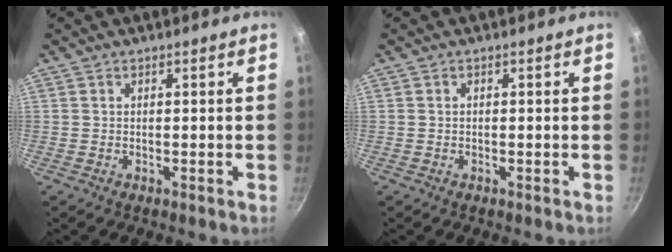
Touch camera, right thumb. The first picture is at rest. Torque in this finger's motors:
{"motor_torque": [-0.49, 0.18, -0.03, 0.23, -0.01]}